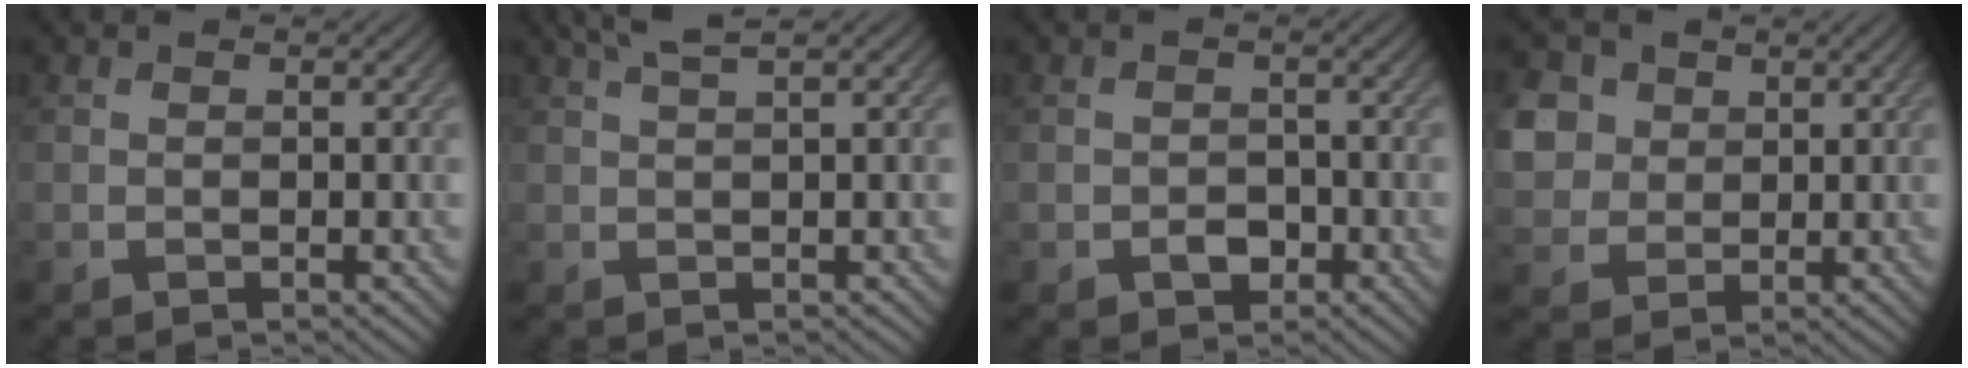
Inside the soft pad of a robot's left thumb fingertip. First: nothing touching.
{"total": 3.3, "force": [1.8, 0.5, 2.7], "torque": [-0.044, 0.014, 0.034]}
{"total": 2.3, "force": [-1.2, 1.6, 1.0], "torque": [-0.016, -0.005, -0.022]}
{"total": 5.7, "force": [1.7, 4.9, 2.3], "torque": [-0.089, 0.008, 0.028]}